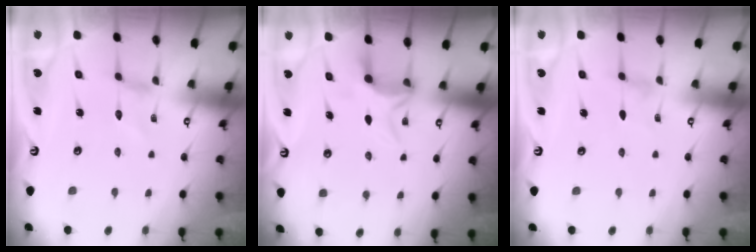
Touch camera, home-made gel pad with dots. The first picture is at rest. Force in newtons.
{"total": 6.5, "press": 6.4, "slide": 1.0}
{"total": 0.9, "press": 0.9, "slide": 0.2}